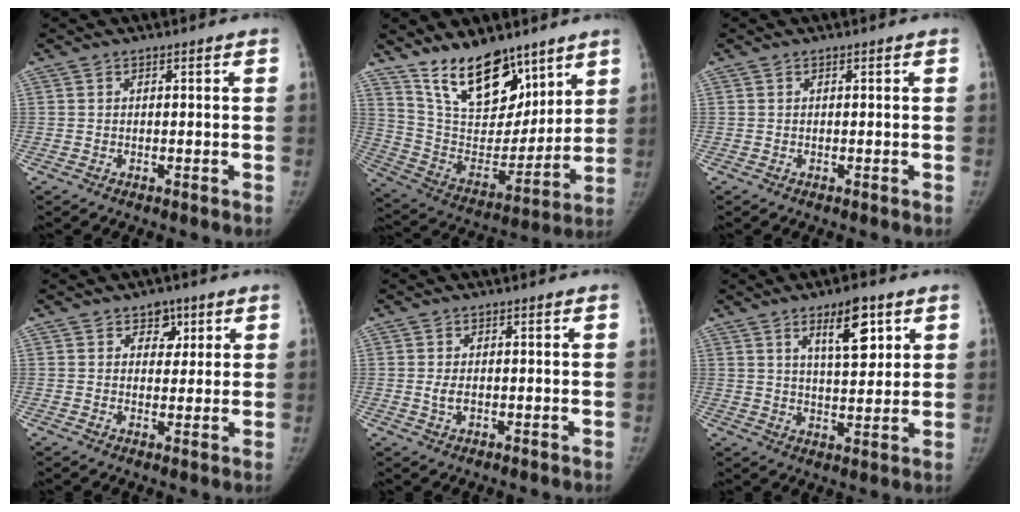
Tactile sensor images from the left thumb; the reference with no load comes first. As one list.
[{"total": 19.7, "force": [13.6, 9.7, 10.3], "torque": [-0.122, -0.083, 0.246]}, {"total": 0.0}, {"total": 4.5, "force": [2.4, 3.3, 1.9], "torque": [0.005, -0.010, 0.034]}, {"total": 2.1, "force": [0.1, 1.3, 1.7], "torque": [-0.035, -0.005, 0.004]}, {"total": 9.5, "force": [4.9, 3.6, 7.3], "torque": [-0.095, -0.031, 0.081]}]